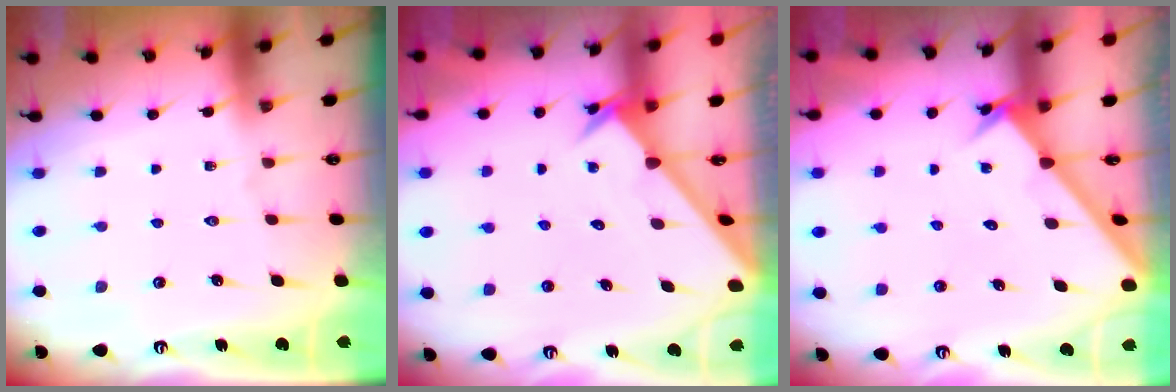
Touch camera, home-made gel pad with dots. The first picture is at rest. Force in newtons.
{"total": 2.6, "press": 2.6, "slide": 0.2}
{"total": 2.3, "press": 2.2, "slide": 0.2}